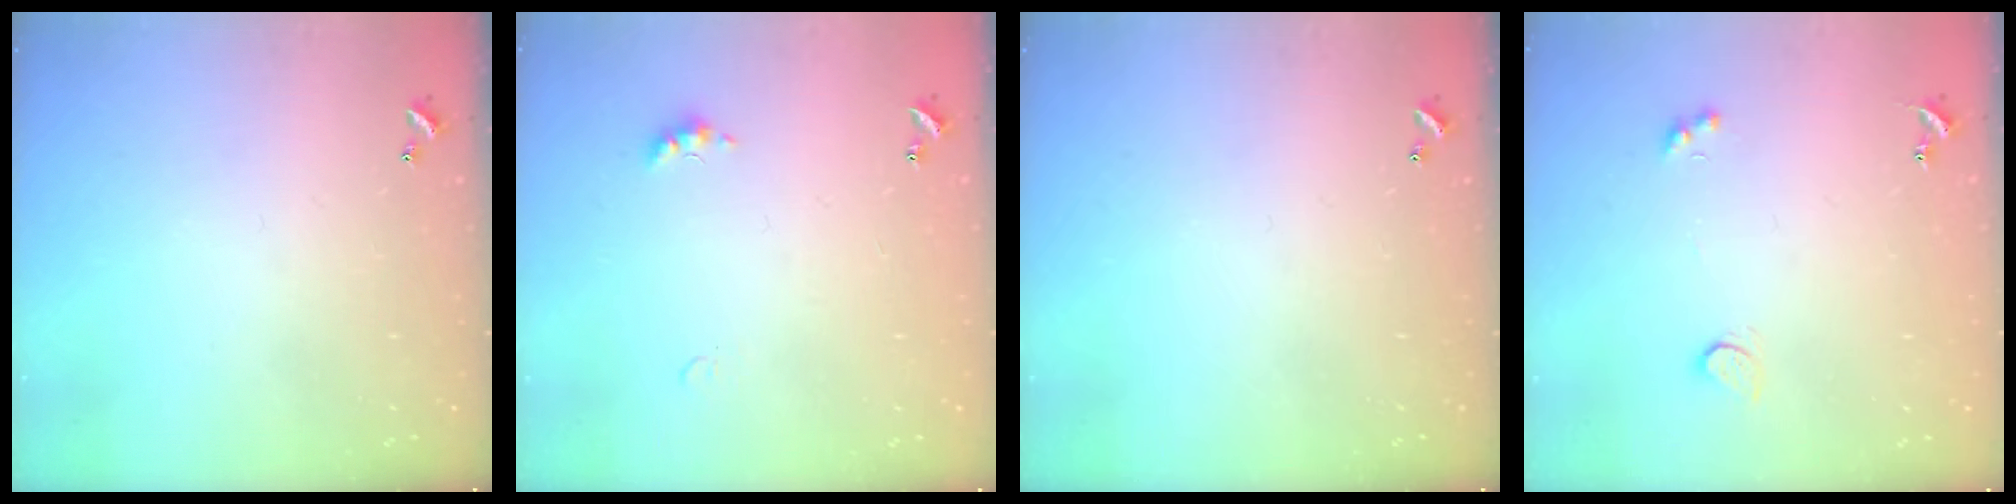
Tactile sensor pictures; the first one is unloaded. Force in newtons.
{"total": 3.3, "press": 3.2, "slide": 0.7}
{"total": 0.0}
{"total": 2.6, "press": 2.3, "slide": 1.2}